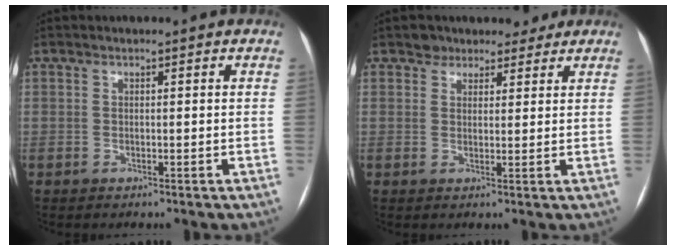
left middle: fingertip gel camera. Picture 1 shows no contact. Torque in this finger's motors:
{"motor_torque": [-0.10, -0.30, -0.01, -0.01]}